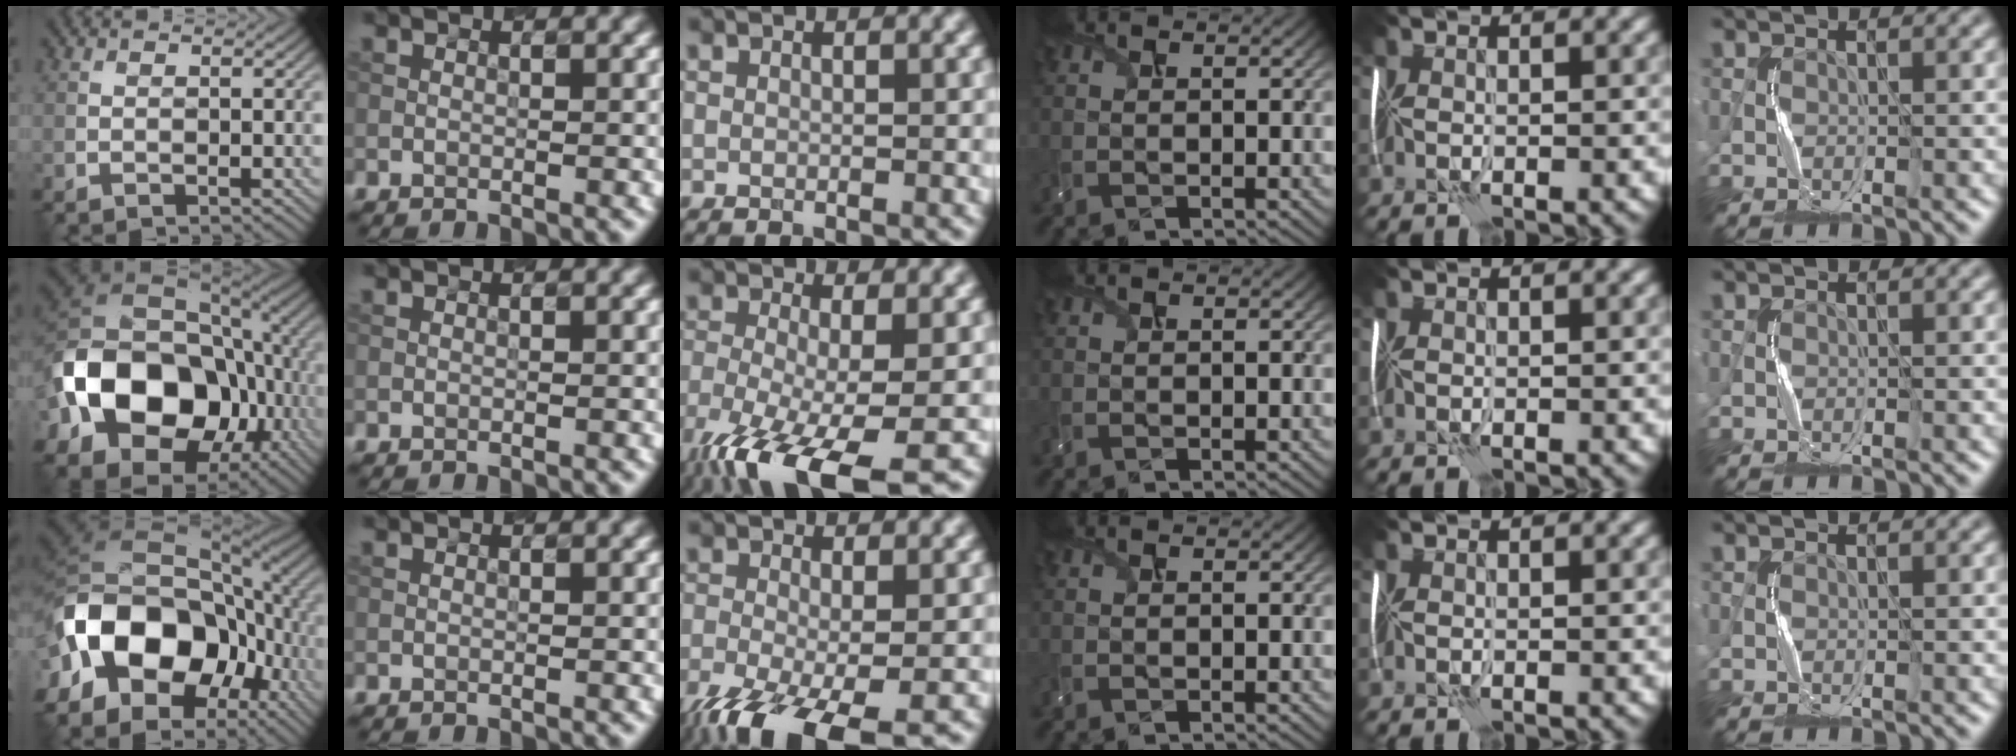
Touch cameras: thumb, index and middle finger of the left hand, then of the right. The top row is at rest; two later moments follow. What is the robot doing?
{"motion": "shake", "object": "handbell"}